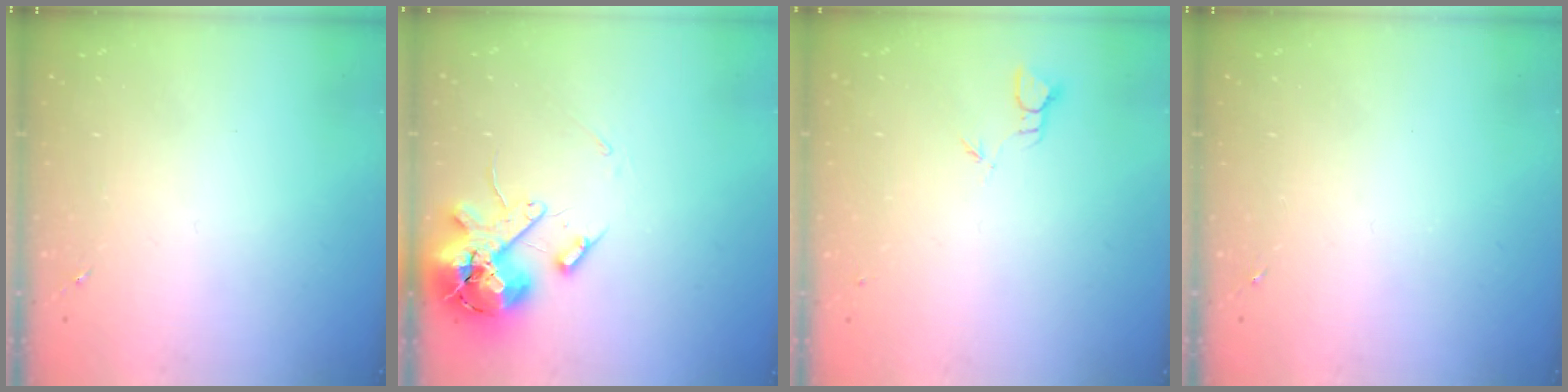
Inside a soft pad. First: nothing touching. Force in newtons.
{"total": 14.6, "press": 14.4, "slide": 2.4}
{"total": 2.0, "press": 2.0, "slide": 0.1}
{"total": 0.0}